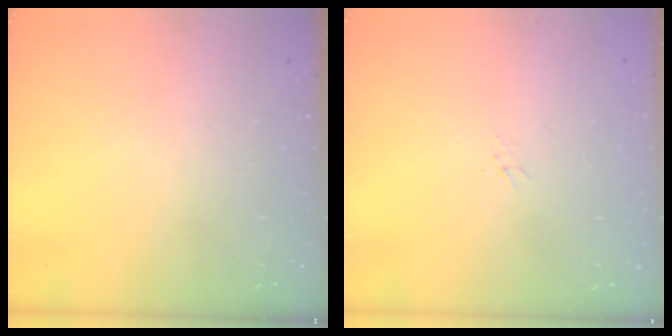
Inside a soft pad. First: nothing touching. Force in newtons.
{"total": 1.5, "press": 1.5, "slide": 0.2}